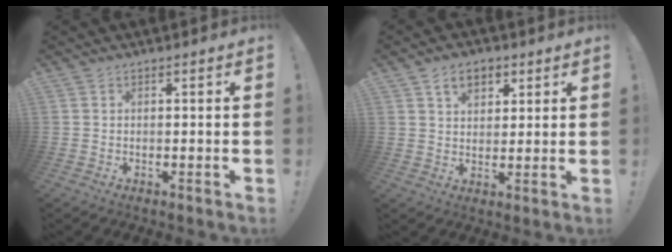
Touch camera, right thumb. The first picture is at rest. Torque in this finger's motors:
{"motor_torque": [-0.12, 0.31, 0.18, 0.58, 0.01]}